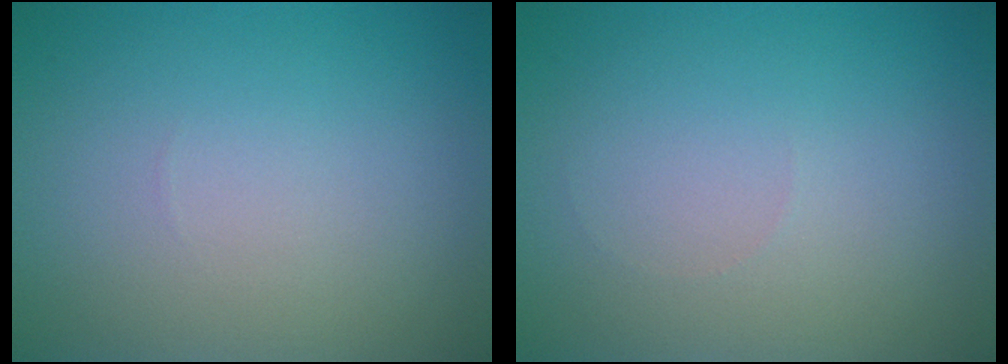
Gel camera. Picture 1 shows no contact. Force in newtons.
{"total": 0.0}